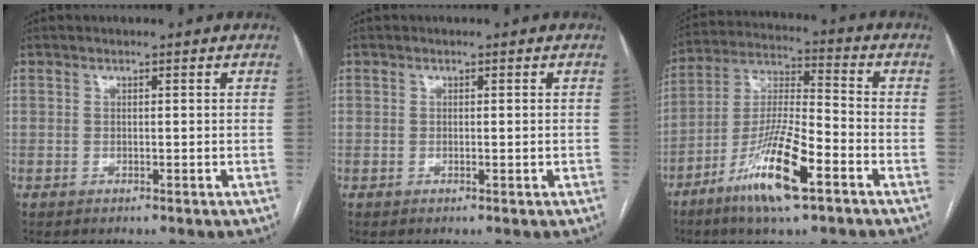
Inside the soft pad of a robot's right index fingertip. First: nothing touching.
{"total": 0.7, "force": [-0.1, 0.2, 0.6], "torque": [-0.014, 0.003, 0.004]}
{"total": 14.2, "force": [-7.4, 1.8, 12.0], "torque": [-0.234, -0.018, -0.138]}